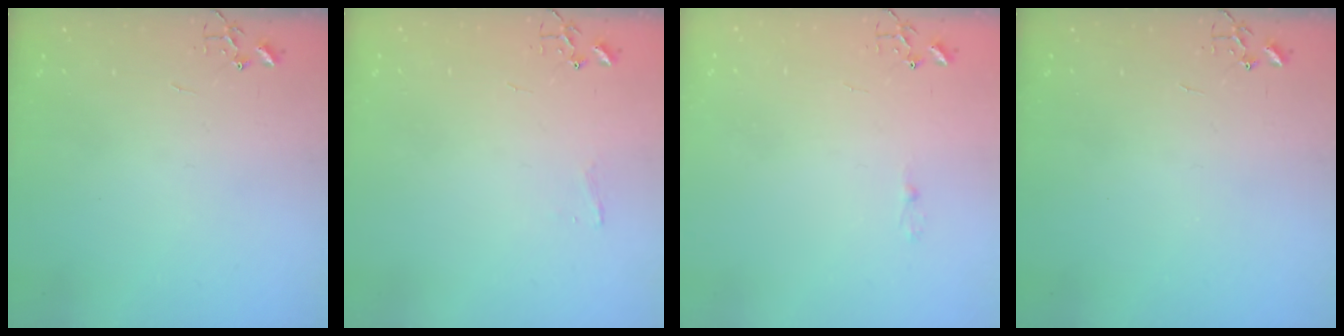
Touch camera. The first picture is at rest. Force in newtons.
{"total": 3.4, "press": 3.4, "slide": 0.4}
{"total": 2.5, "press": 2.5, "slide": 0.3}
{"total": 0.0}